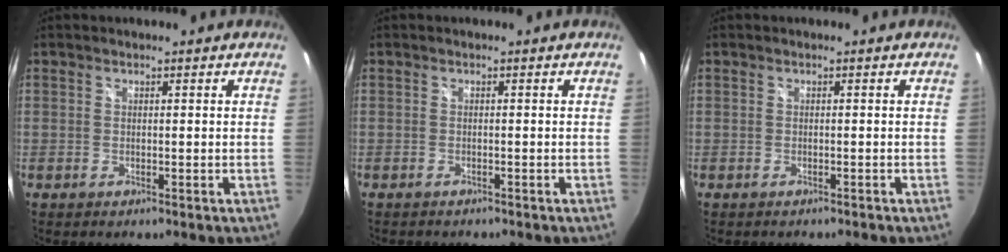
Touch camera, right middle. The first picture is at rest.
{"total": 1.7, "force": [-1.6, 0.4, 0.3], "torque": [-0.010, -0.008, -0.022]}
{"total": 1.1, "force": [-1.0, 0.3, 0.2], "torque": [-0.006, -0.005, -0.013]}